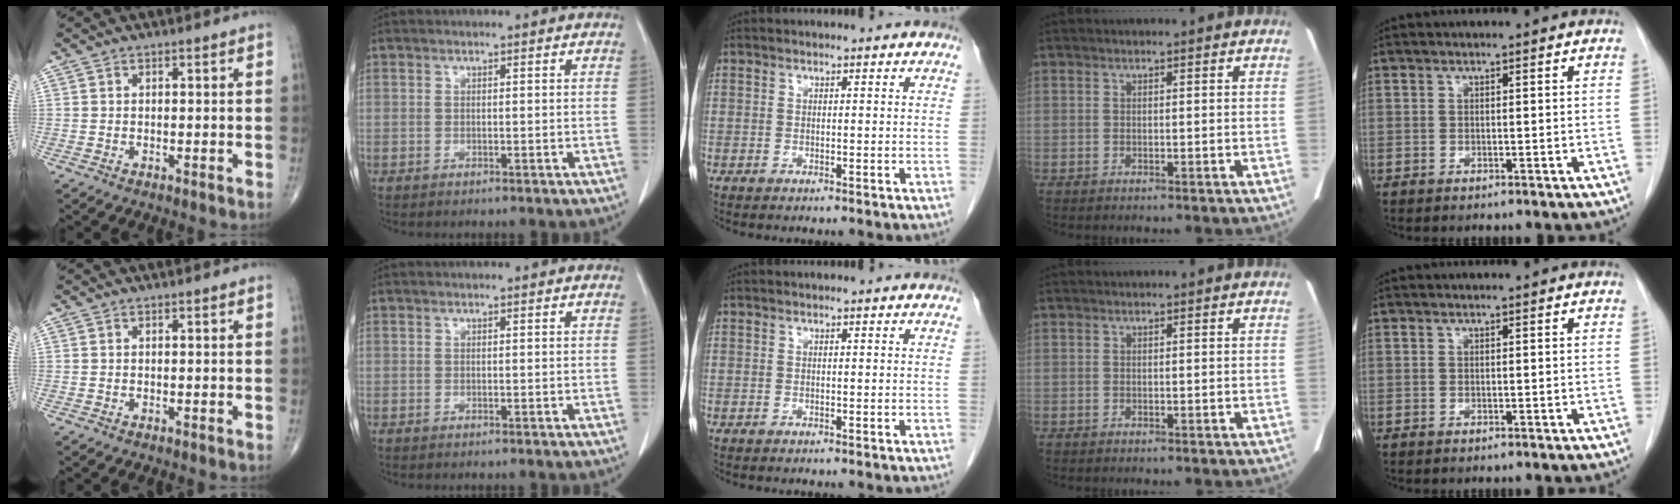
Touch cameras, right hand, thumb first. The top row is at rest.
{}